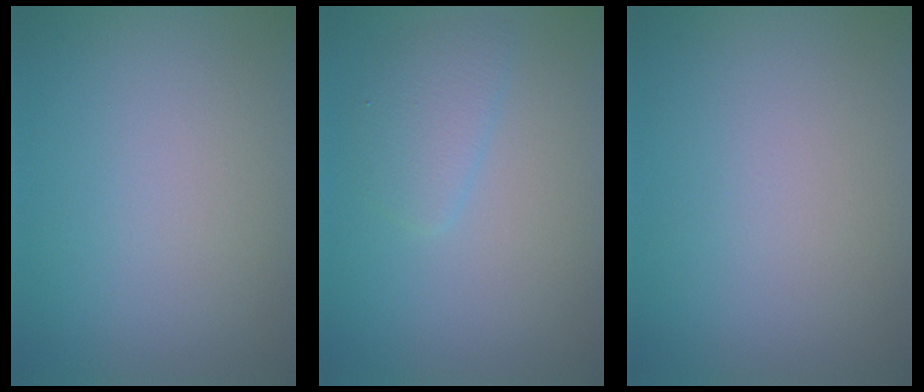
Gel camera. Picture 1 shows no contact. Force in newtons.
{"total": 2.2, "press": 2.2, "slide": 0.1}
{"total": 0.0}